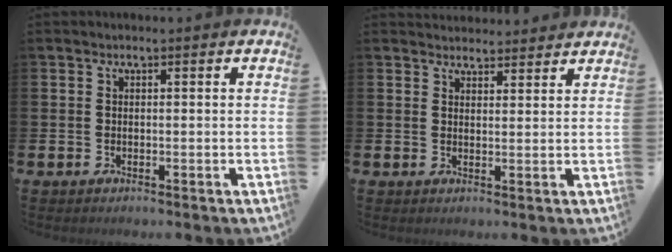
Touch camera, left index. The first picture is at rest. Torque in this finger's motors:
{"motor_torque": [0.95, -1.19, 0.34, 0.10]}